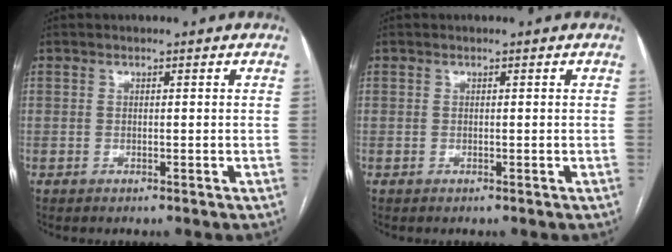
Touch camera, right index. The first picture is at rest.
{"total": 0.0}